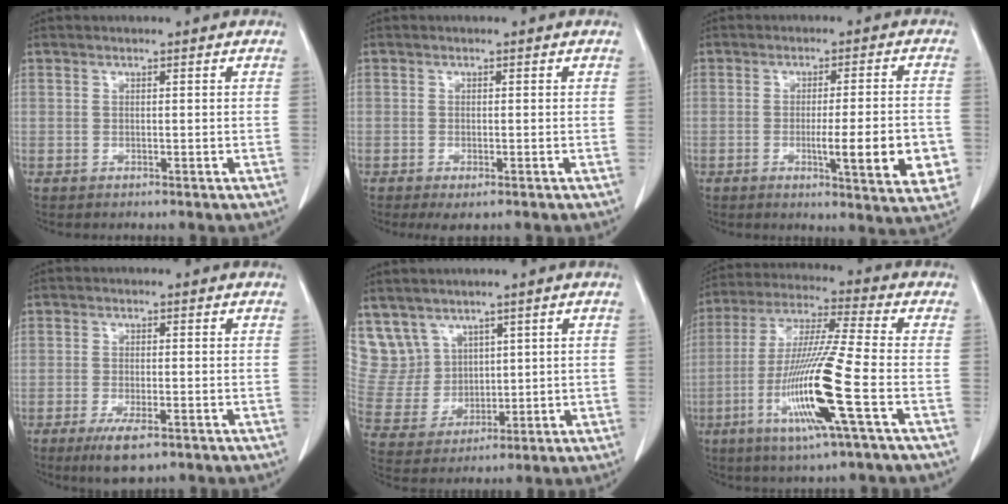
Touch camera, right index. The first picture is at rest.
{"total": 2.3, "force": [-1.4, 0.7, 1.7], "torque": [-0.025, -0.004, -0.017]}
{"total": 11.5, "force": [-2.9, 1.2, 11.1], "torque": [-0.135, -0.012, -0.033]}
{"total": 5.4, "force": [-3.2, 1.3, 4.1], "torque": [-0.074, -0.012, -0.049]}
{"total": 9.6, "force": [6.2, 7.3, 0.7], "torque": [-0.031, 0.030, 0.148]}
{"total": 15.6, "force": [-5.2, -0.8, 14.6], "torque": [-0.300, -0.021, -0.104]}